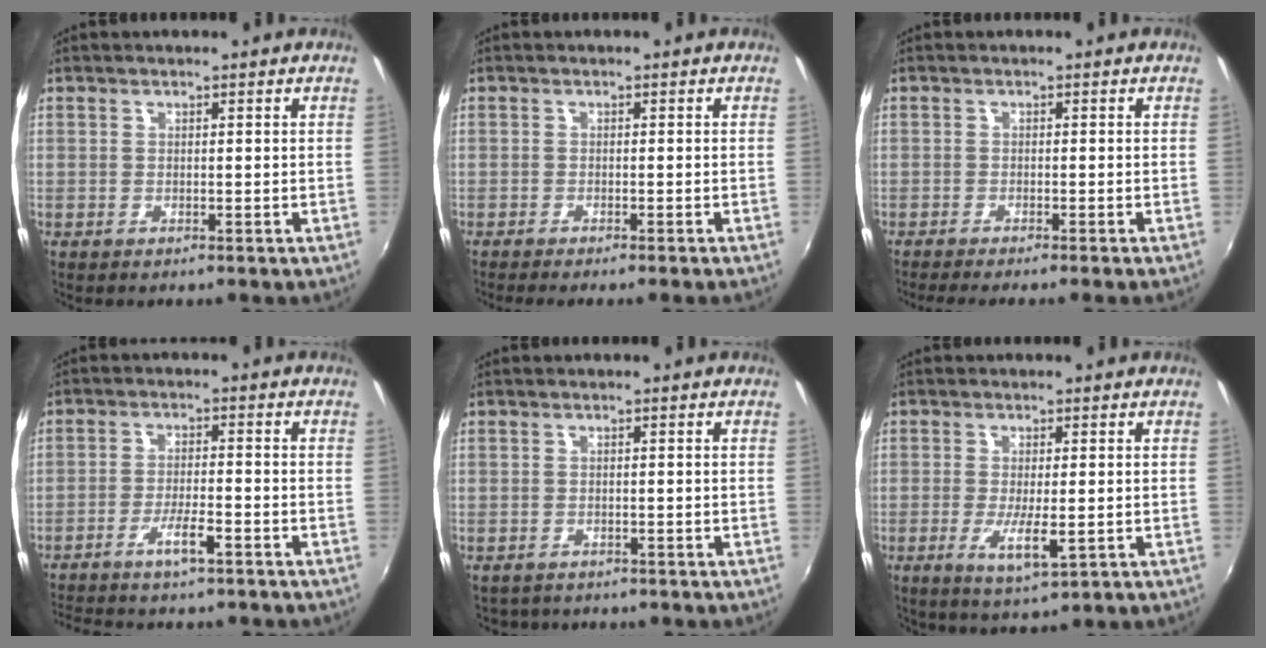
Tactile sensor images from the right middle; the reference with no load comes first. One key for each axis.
{"total": 2.4, "fx": -2.0, "fy": -0.5, "fz": 1.2, "tx": -0.027, "ty": -0.009, "tz": -0.030}
{"total": 4.0, "fx": -3.4, "fy": -0.9, "fz": 1.9, "tx": -0.042, "ty": -0.011, "tz": -0.055}
{"total": 6.5, "fx": -5.2, "fy": 0.8, "fz": 3.8, "tx": -0.088, "ty": 0.001, "tz": -0.091}
{"total": 2.1, "fx": -1.7, "fy": 1.2, "fz": 0.3, "tx": -0.011, "ty": -0.007, "tz": -0.025}
{"total": 5.6, "fx": -1.5, "fy": 1.5, "fz": 5.2, "tx": -0.103, "ty": -0.017, "tz": -0.024}